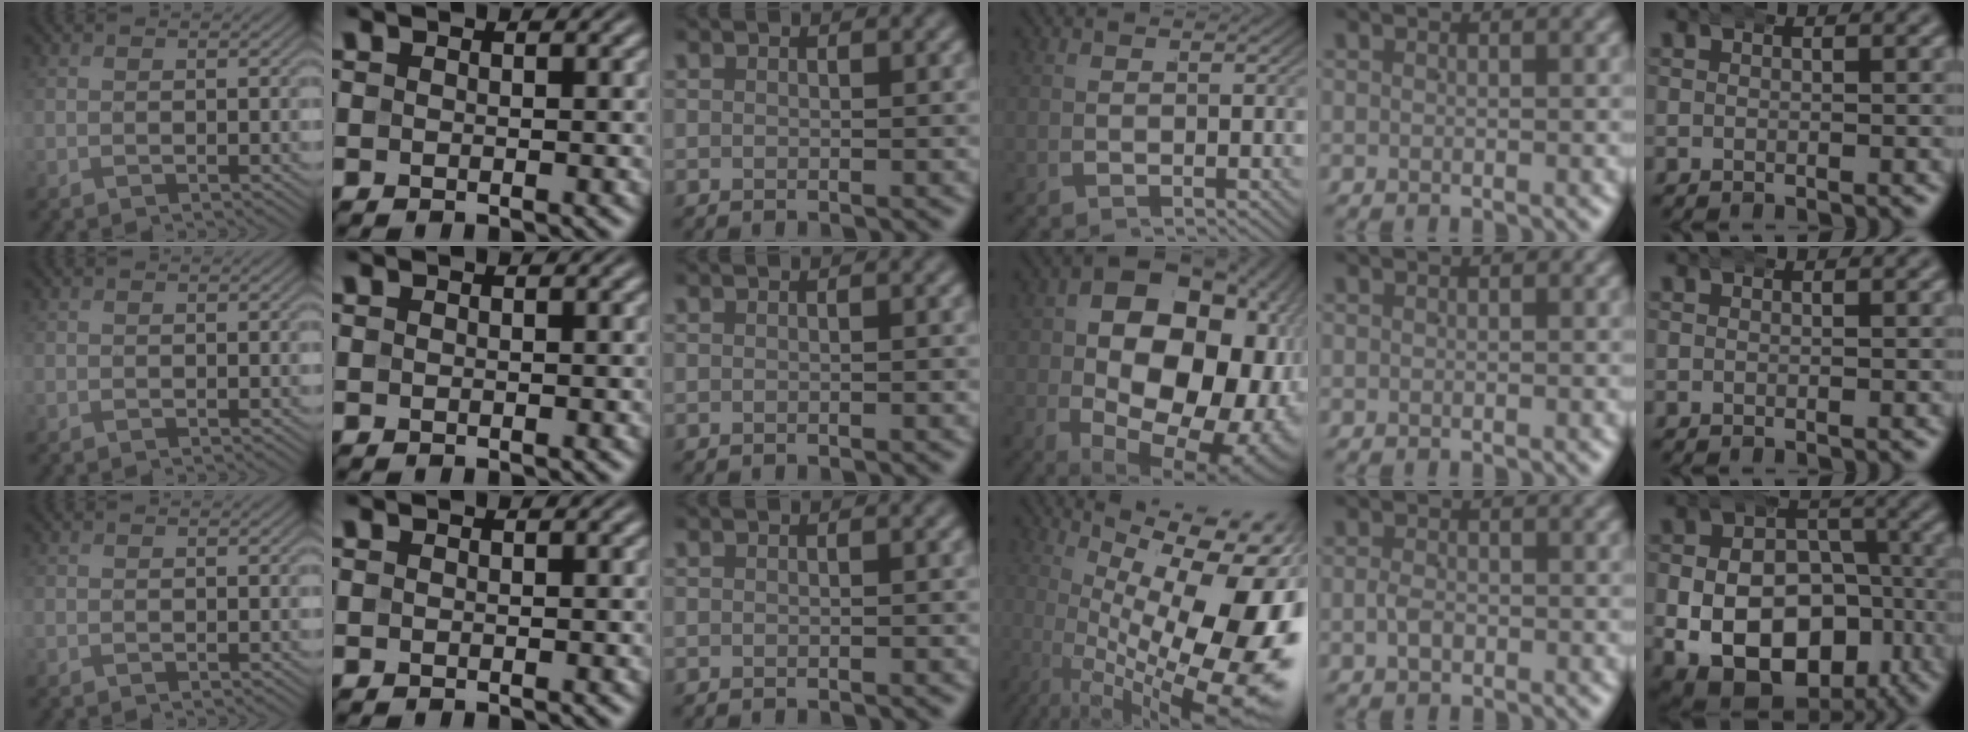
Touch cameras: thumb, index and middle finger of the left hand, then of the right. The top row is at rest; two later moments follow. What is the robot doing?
{"motion": "wrap", "object": "arm wrap"}